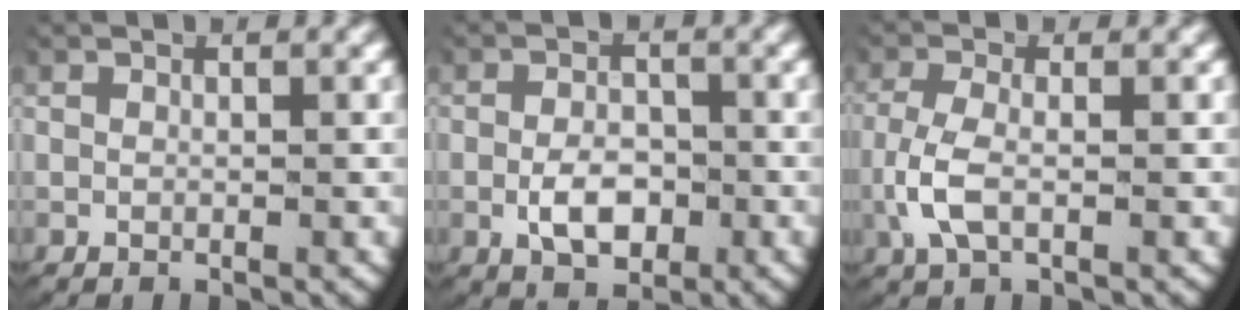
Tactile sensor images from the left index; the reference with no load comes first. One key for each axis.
{"total": 3.7, "fx": -1.2, "fy": 2.4, "fz": 2.6, "tx": -0.047, "ty": -0.012, "tz": -0.015}
{"total": 3.7, "fx": -0.6, "fy": 1.9, "fz": 3.1, "tx": -0.089, "ty": -0.012, "tz": -0.003}